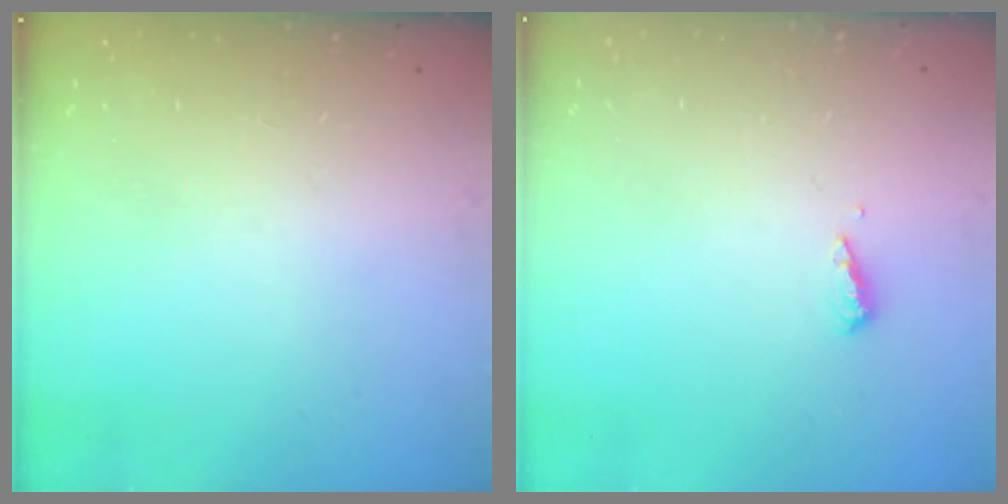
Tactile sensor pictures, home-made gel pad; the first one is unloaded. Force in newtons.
{"total": 3.2, "press": 3.1, "slide": 0.3}